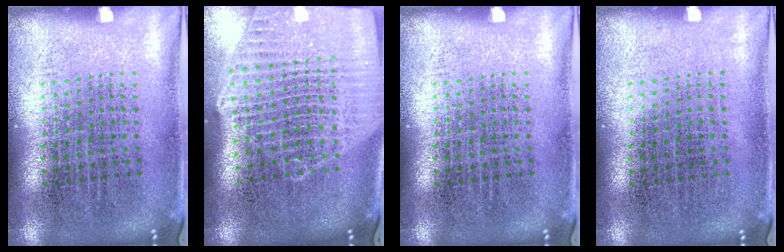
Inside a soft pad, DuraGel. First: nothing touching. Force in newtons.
{"total": 2.6, "press": 2.2, "slide": 1.4}
{"total": 0.0}
{"total": 0.0}